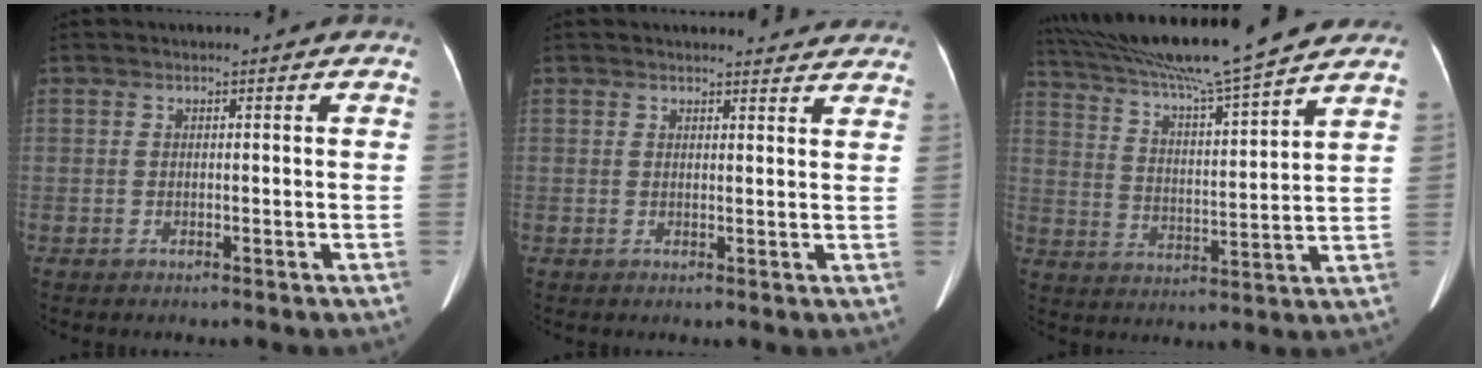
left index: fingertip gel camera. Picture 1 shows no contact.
{"total": 7.1, "force": [6.9, 1.2, 1.3], "torque": [0.000, 0.000, 0.057]}
{"total": 19.4, "force": [16.8, -0.7, 9.5], "torque": [-0.170, 0.012, 0.266]}